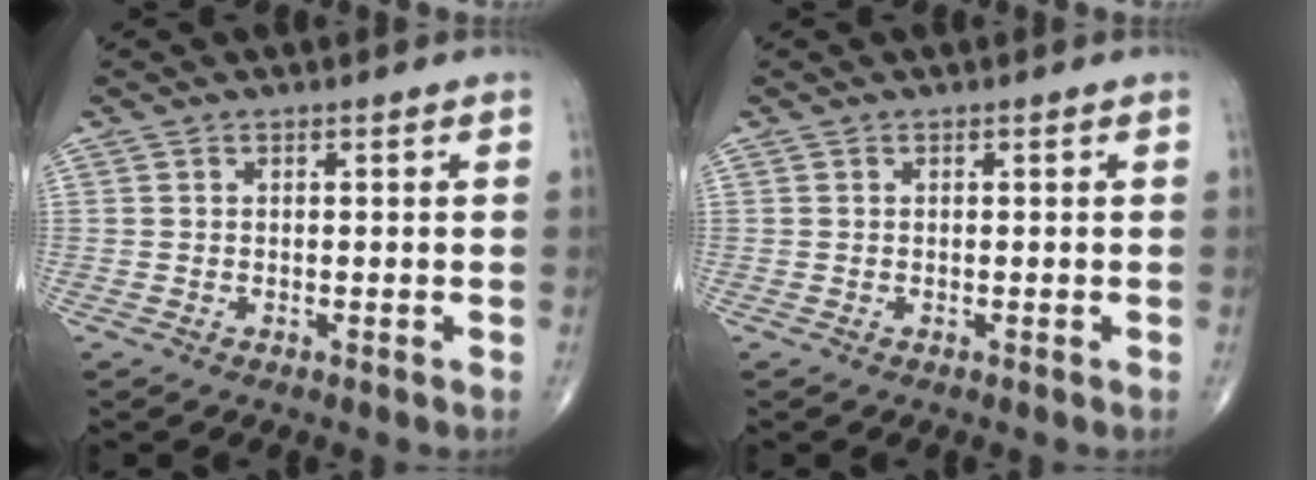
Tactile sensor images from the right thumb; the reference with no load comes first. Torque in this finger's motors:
{"motor_torque": [-0.22, 0.08, -0.01, 0.04, 0.01]}